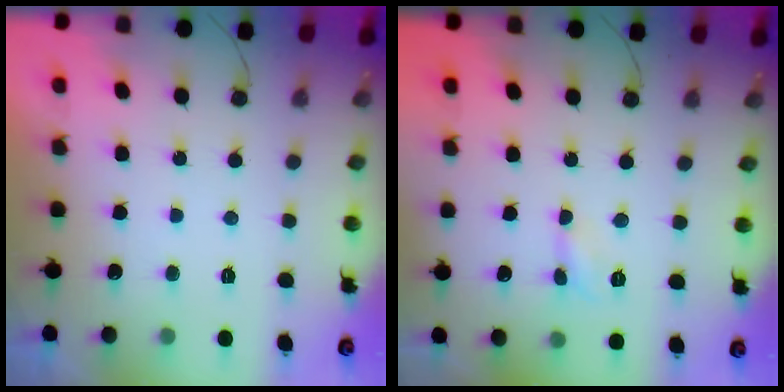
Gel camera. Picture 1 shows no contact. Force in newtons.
{"total": 2.8, "press": 2.8, "slide": 0.4}